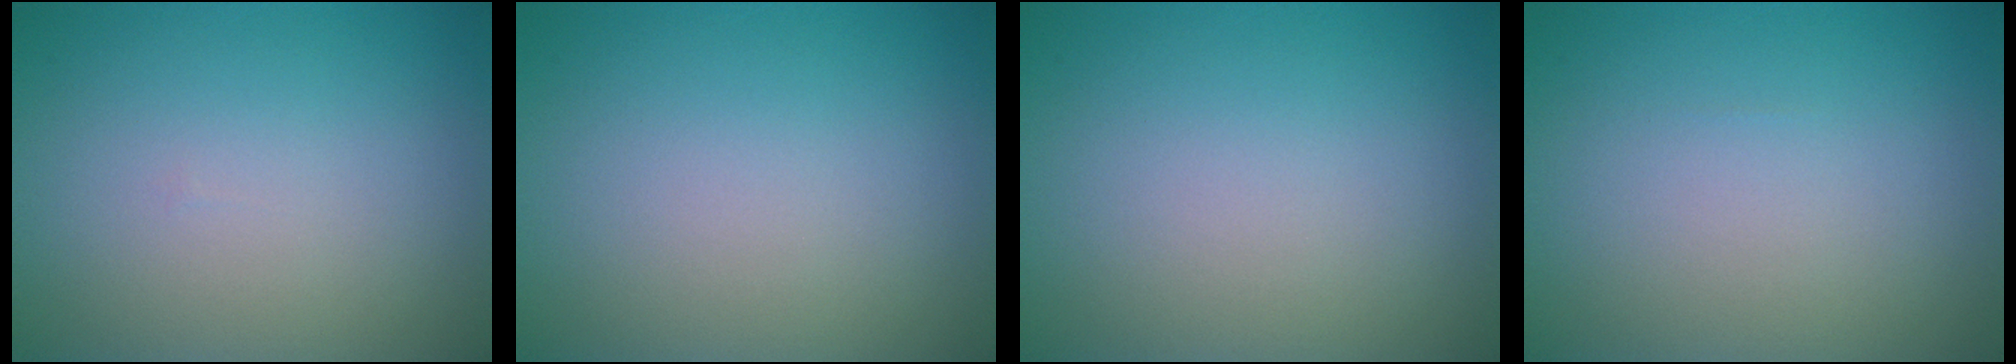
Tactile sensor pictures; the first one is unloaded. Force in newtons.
{"total": 0.0}
{"total": 0.0}
{"total": 0.0}